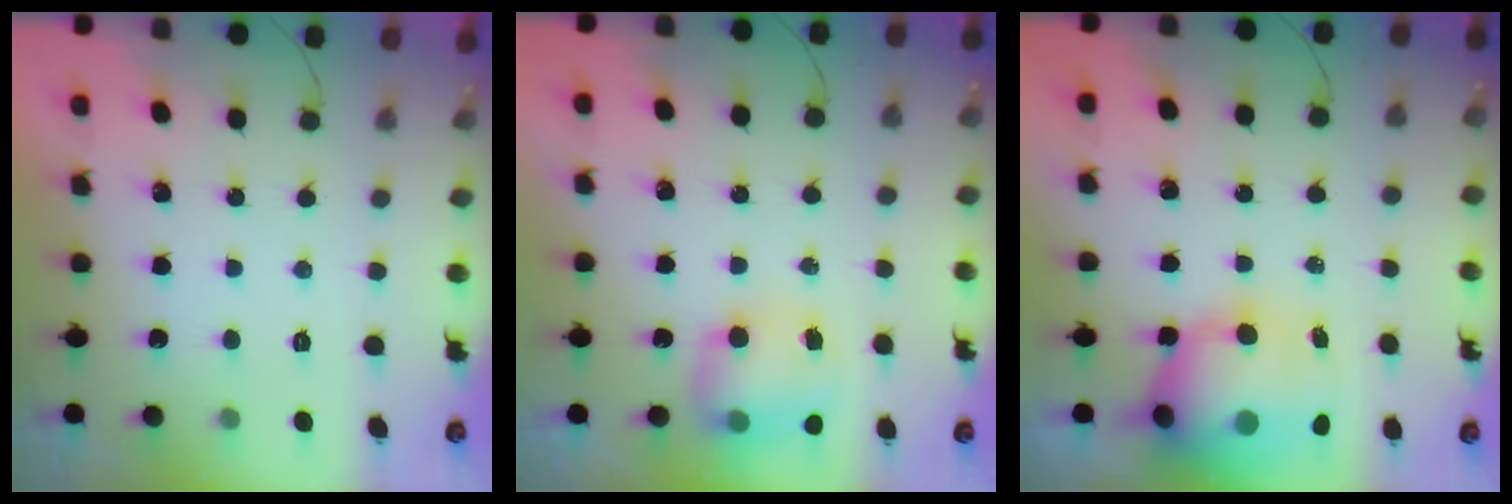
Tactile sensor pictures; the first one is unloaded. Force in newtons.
{"total": 9.7, "press": 9.6, "slide": 1.7}
{"total": 15.8, "press": 15.4, "slide": 3.6}